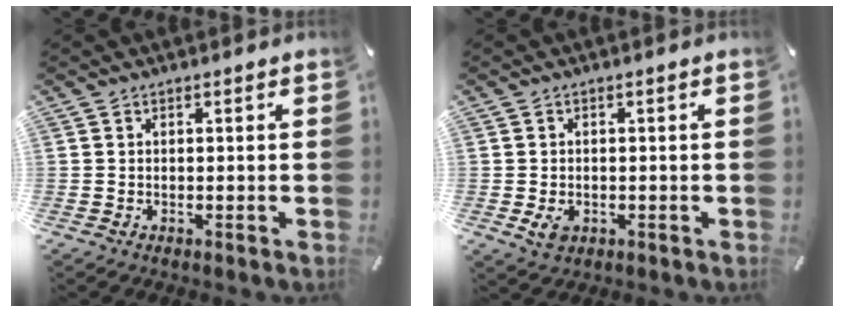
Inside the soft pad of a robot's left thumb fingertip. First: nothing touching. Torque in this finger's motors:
{"motor_torque": [0.33, 0.33, 0.26, 0.15, 0.00]}